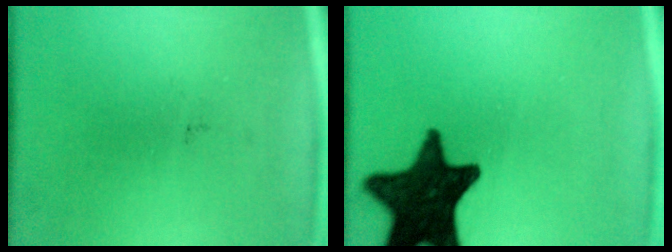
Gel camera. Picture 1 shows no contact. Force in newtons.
{"total": 17.2}